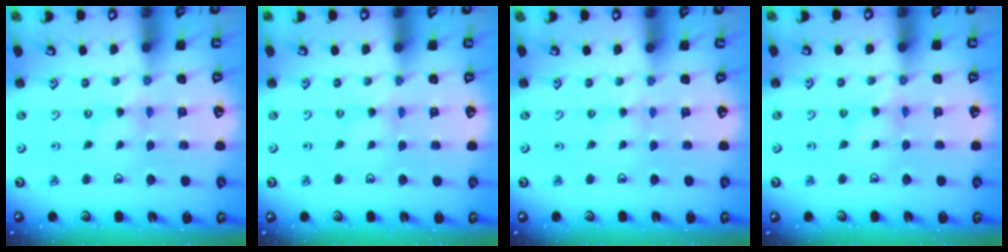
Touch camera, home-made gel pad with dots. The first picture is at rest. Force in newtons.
{"total": 0.0}
{"total": 2.1, "press": 2.0, "slide": 0.4}
{"total": 2.5, "press": 2.5, "slide": 0.2}